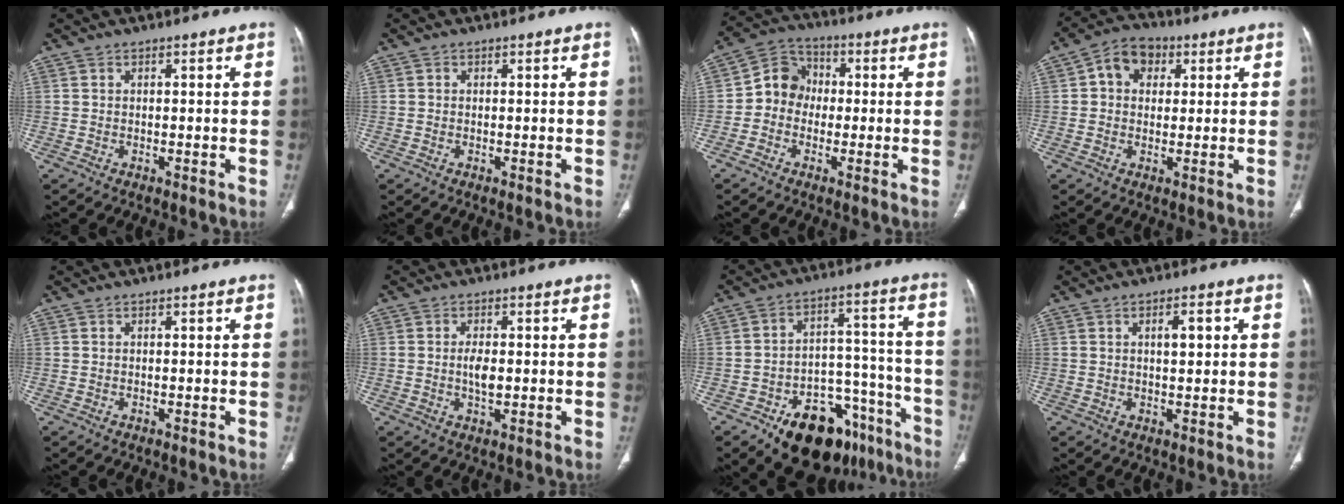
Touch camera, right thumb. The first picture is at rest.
{"total": 0.0}
{"total": 7.8, "force": [-0.9, 7.0, 3.4], "torque": [-0.034, 0.029, -0.035]}
{"total": 7.5, "force": [2.0, 5.9, 4.0], "torque": [-0.042, 0.010, 0.025]}
{"total": 0.0}
{"total": 3.4, "force": [0.0, 1.6, 3.0], "torque": [-0.057, -0.003, 0.001]}
{"total": 21.2, "force": [-12.6, 12.0, 12.1], "torque": [-0.114, 0.097, -0.179]}
{"total": 3.5, "force": [1.0, 1.3, 3.1], "torque": [-0.048, 0.000, 0.016]}